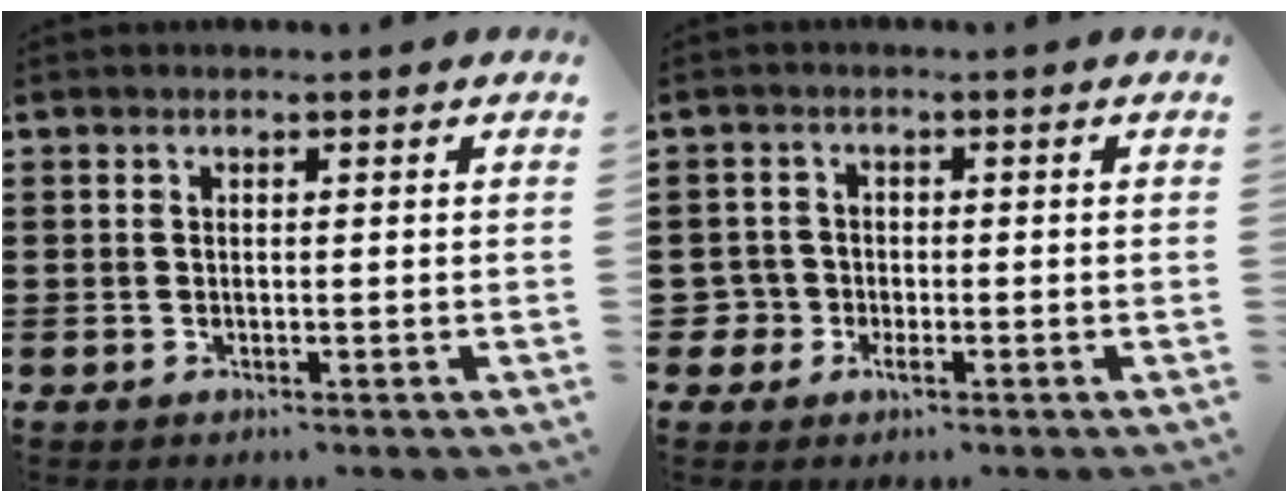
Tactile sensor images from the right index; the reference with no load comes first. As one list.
[{"total": 2.9, "force": [-1.5, 2.4, 0.7], "torque": [-0.030, 0.000, -0.035]}]